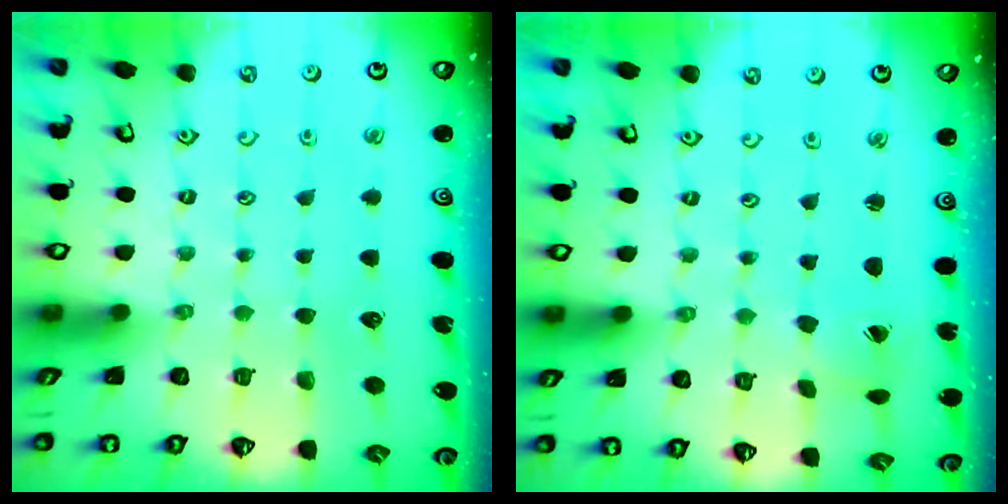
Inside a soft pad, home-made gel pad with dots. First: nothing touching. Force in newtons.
{"total": 1.3, "press": 1.3, "slide": 0.0}